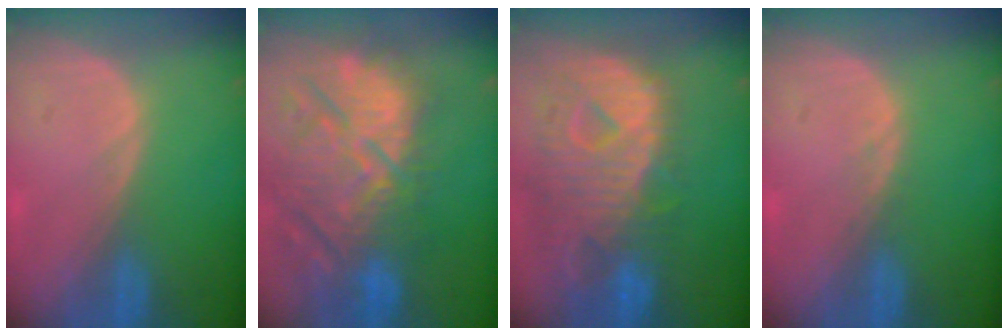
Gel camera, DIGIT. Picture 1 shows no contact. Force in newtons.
{"total": 14.5, "press": 12.7, "slide": 7.1}
{"total": 12.8, "press": 11.0, "slide": 6.6}
{"total": 0.6, "press": 0.6, "slide": 0.1}